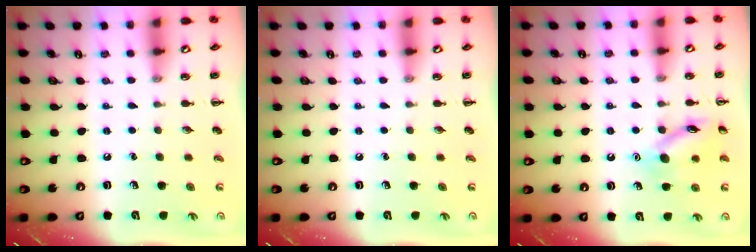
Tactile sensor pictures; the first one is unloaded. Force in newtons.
{"total": 0.0}
{"total": 12.3, "press": 12.3, "slide": 0.7}